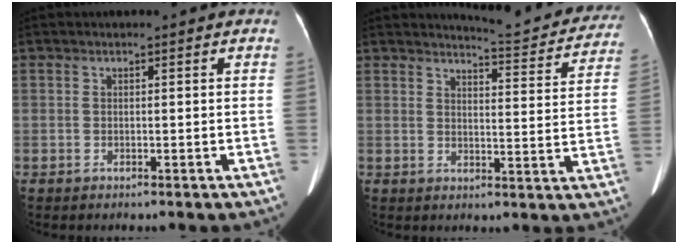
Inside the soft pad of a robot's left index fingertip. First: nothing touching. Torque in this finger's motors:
{"motor_torque": [0.36, -0.62, -0.02, 0.02]}